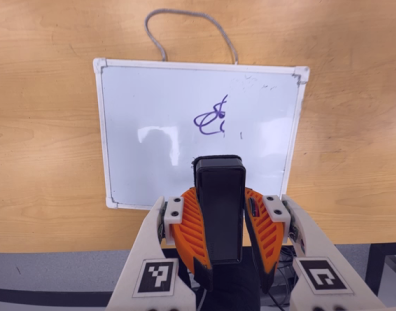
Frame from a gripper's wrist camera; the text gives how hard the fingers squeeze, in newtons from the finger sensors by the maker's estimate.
{"total": 10.5, "left": 8.2, "right": 12.7}